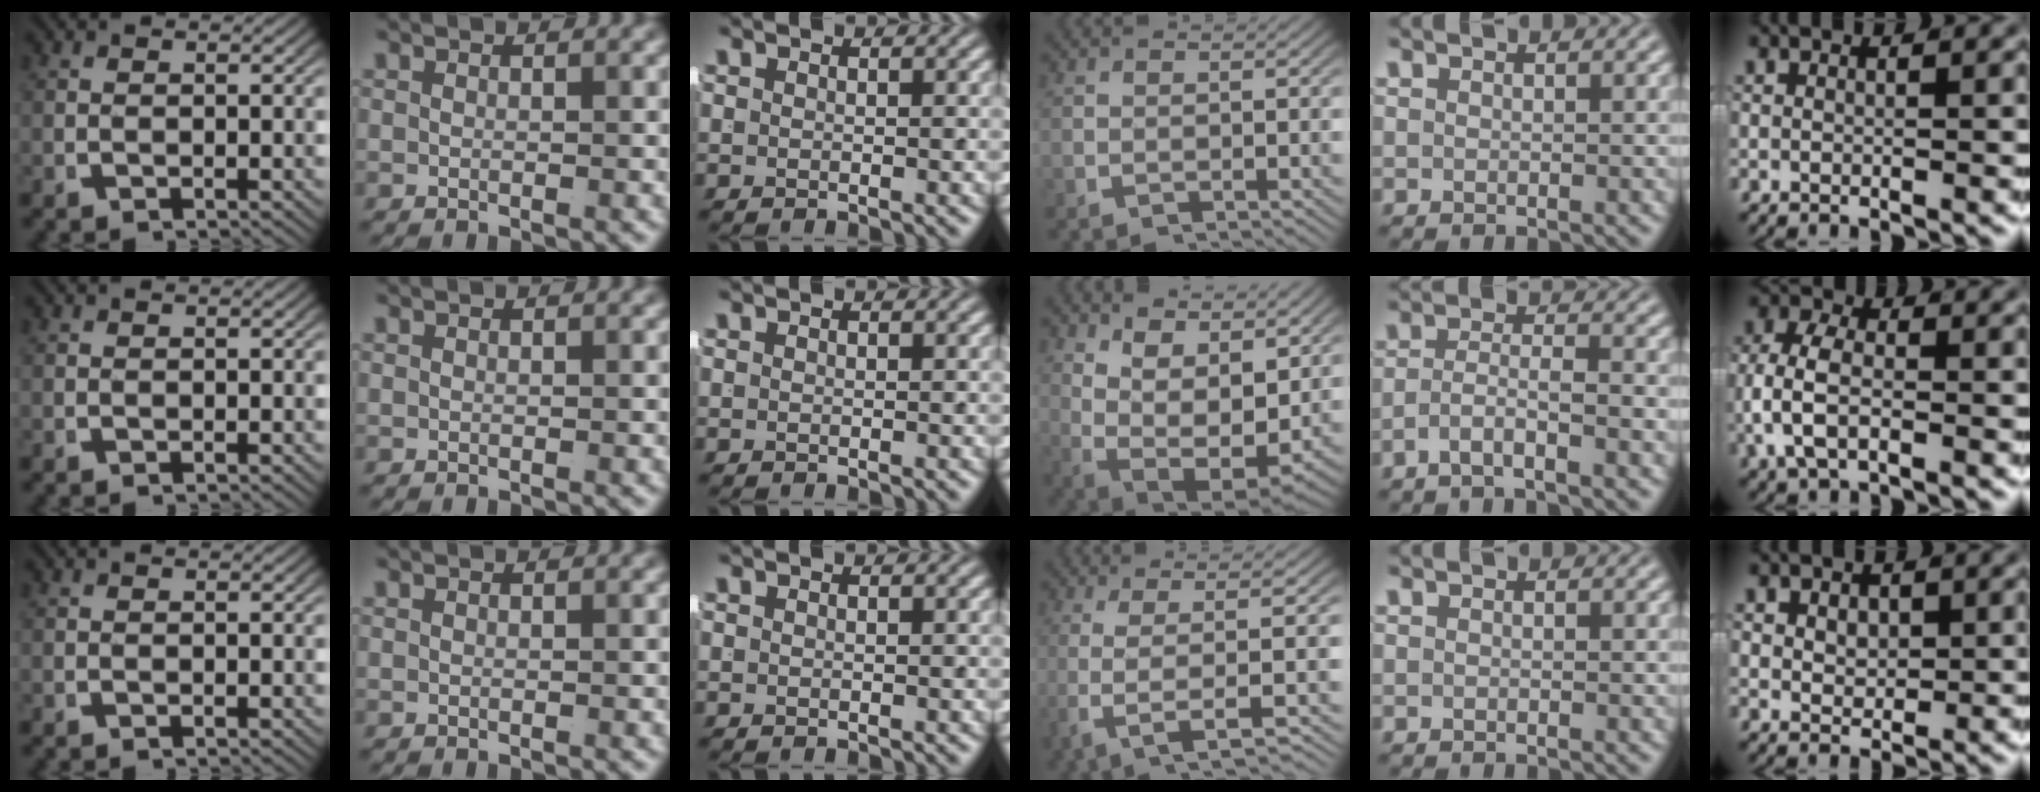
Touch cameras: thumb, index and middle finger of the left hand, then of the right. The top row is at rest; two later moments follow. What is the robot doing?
{"motion": "lift_and_place", "object": "shirt"}